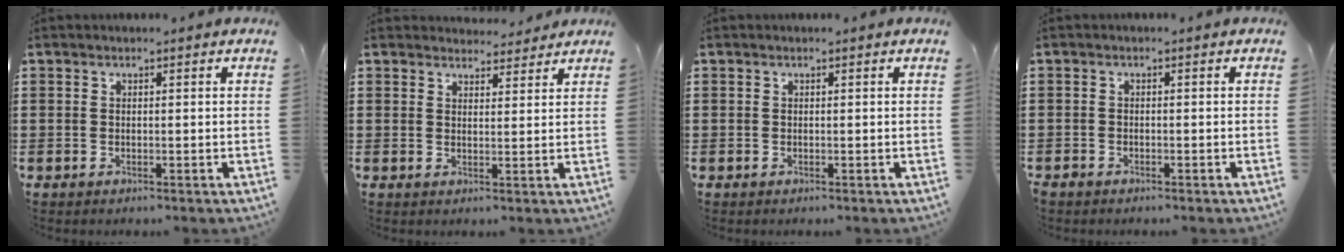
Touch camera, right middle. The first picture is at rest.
{"total": 3.1, "force": [3.0, 0.7, -0.1], "torque": [0.002, -0.009, 0.057]}
{"total": 0.0}
{"total": 0.9, "force": [-0.8, 0.3, 0.1], "torque": [-0.004, 0.000, -0.017]}